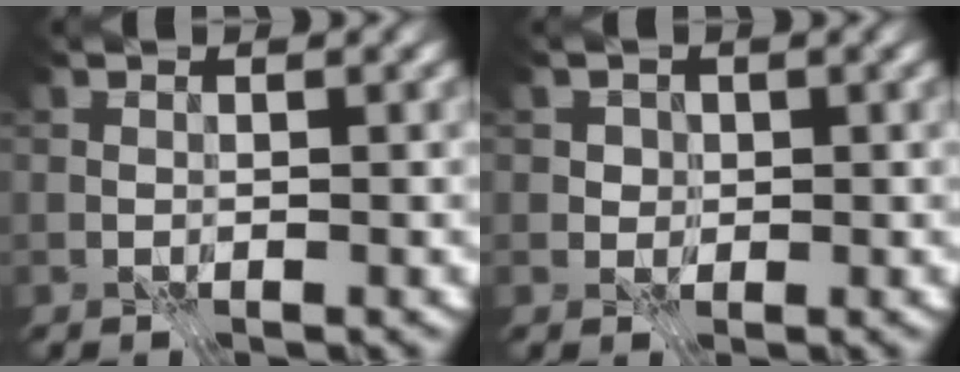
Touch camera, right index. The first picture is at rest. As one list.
[{"total": 1.4, "force": [0.4, 1.3, 0.4], "torque": [-0.001, -0.002, 0.011]}]